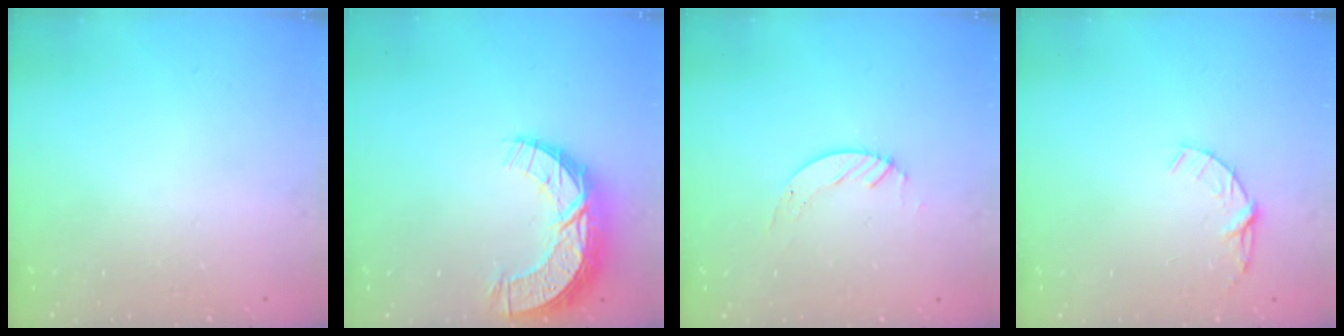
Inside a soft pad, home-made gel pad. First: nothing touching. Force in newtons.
{"total": 11.6, "press": 11.6, "slide": 0.7}
{"total": 2.7, "press": 2.7, "slide": 0.2}
{"total": 4.5, "press": 4.5, "slide": 0.5}